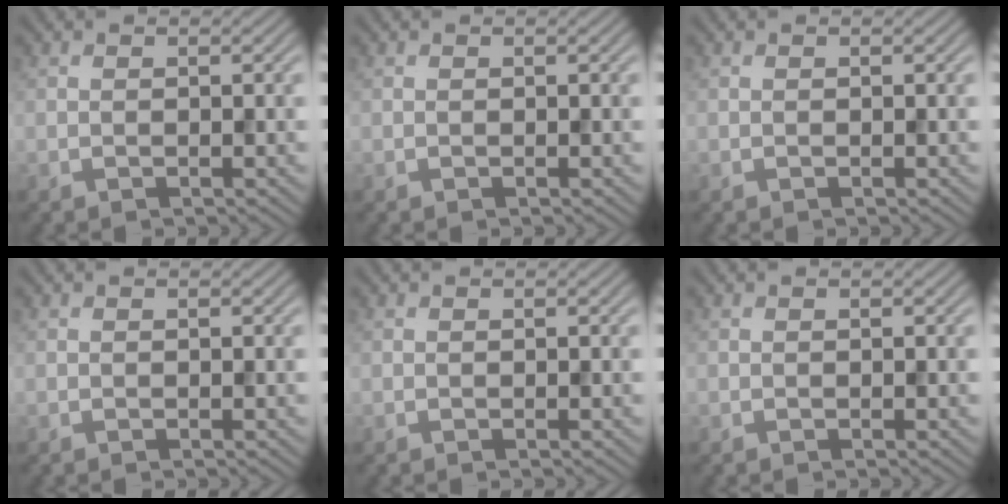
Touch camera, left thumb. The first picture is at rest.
{"total": 0.0}
{"total": 0.0}
{"total": 0.0}
{"total": 0.0}
{"total": 0.0}